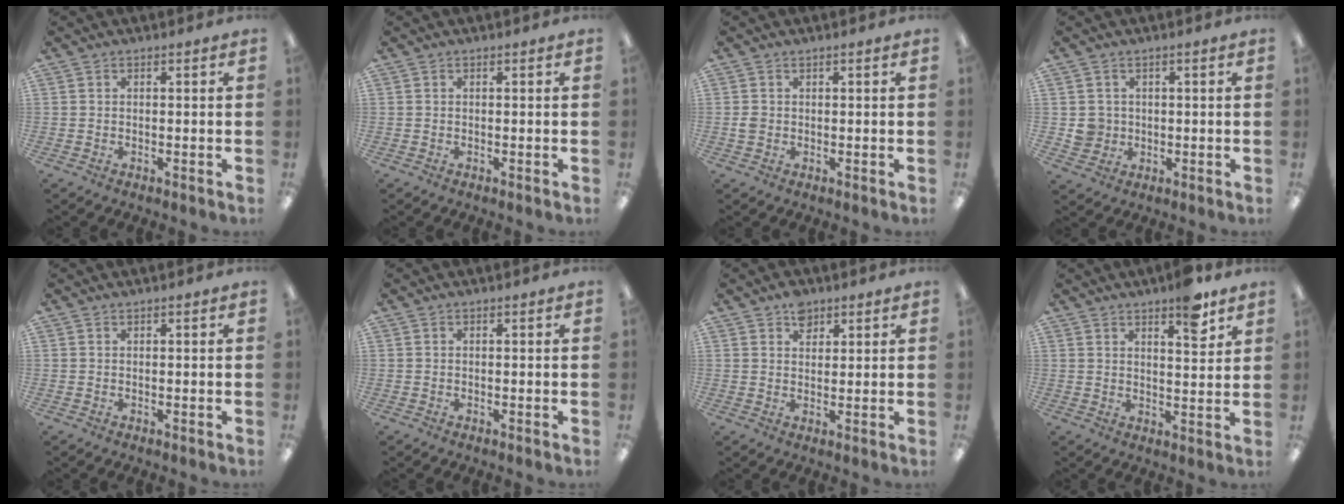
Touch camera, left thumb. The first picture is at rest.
{"total": 0.0}
{"total": 1.5, "force": [0.0, 1.4, 0.7], "torque": [-0.013, 0.004, -0.001]}
{"total": 4.0, "force": [0.4, 4.0, 0.6], "torque": [-0.010, 0.006, 0.008]}
{"total": 0.0}
{"total": 0.0}
{"total": 4.1, "force": [2.7, 2.6, 1.6], "torque": [-0.014, -0.008, 0.047]}
{"total": 7.4, "force": [5.5, 2.2, 4.5], "torque": [-0.046, -0.035, 0.087]}